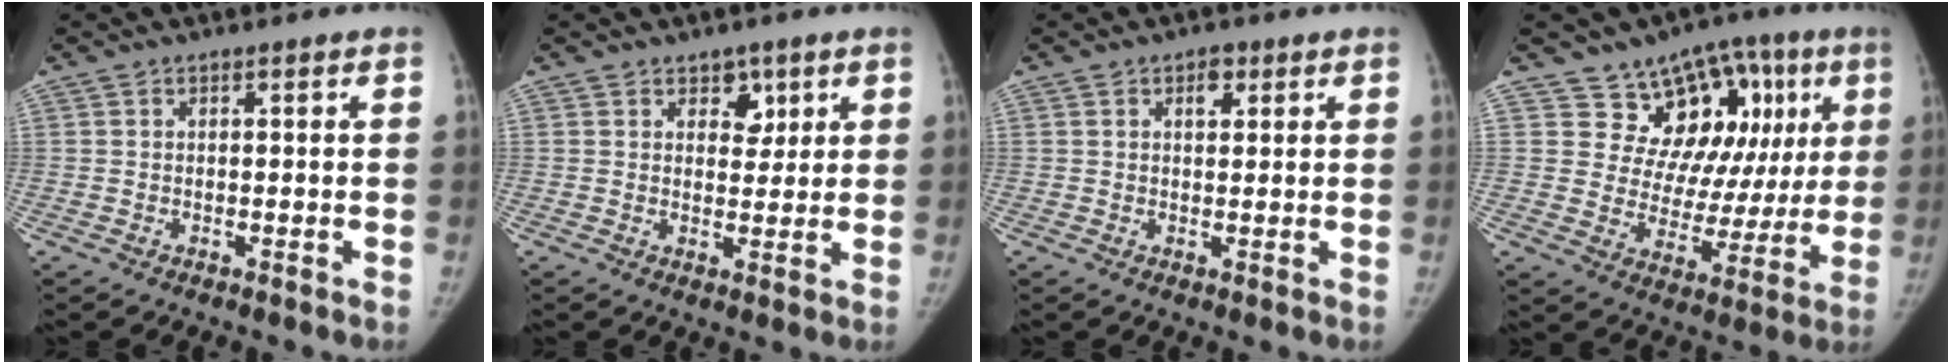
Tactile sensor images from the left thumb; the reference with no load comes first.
{"total": 4.1, "force": [2.3, 2.8, 1.9], "torque": [0.003, -0.014, 0.035]}
{"total": 2.9, "force": [1.5, 1.8, 1.7], "torque": [-0.011, -0.005, 0.020]}
{"total": 17.3, "force": [7.3, 11.9, 10.2], "torque": [-0.063, -0.010, 0.113]}